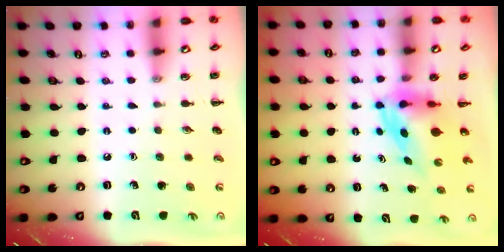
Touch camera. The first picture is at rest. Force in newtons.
{"total": 3.7, "press": 3.6, "slide": 1.0}